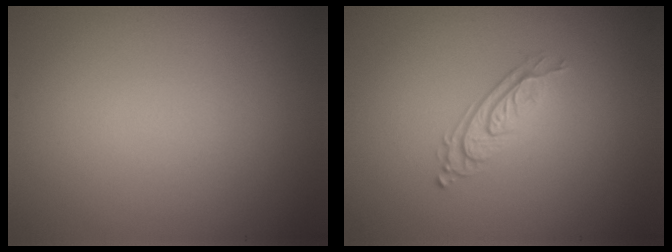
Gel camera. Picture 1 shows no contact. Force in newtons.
{"total": 2.7, "press": 2.0, "slide": 1.9}